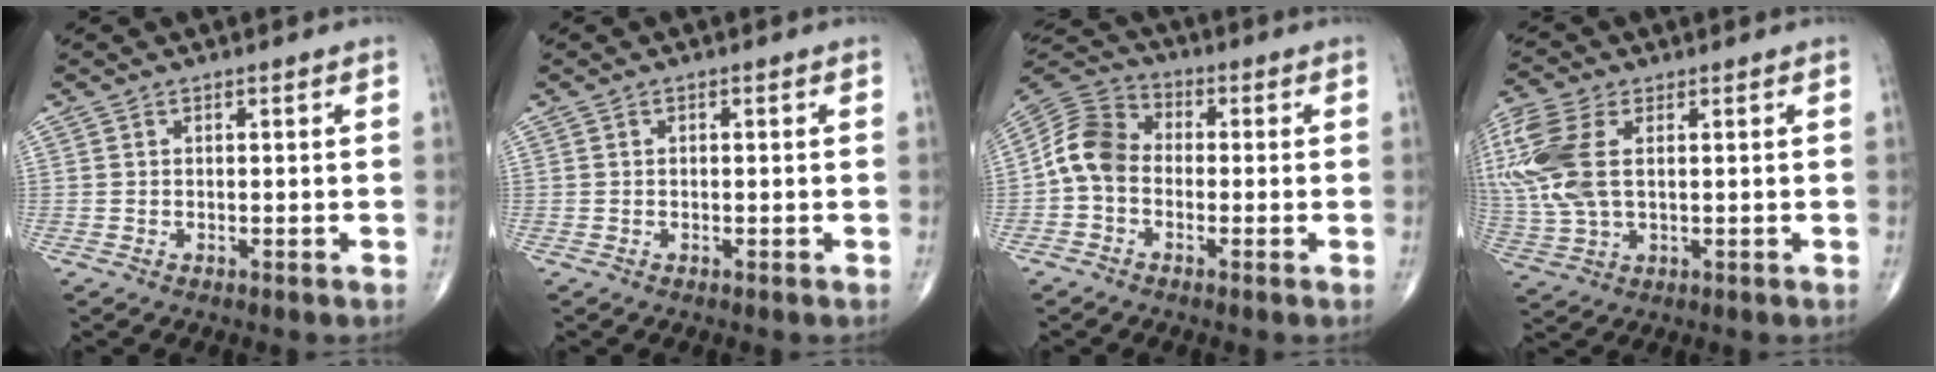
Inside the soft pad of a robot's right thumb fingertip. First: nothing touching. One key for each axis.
{"total": 0.0}
{"total": 8.5, "fx": -1.4, "fy": 6.5, "fz": 5.3, "tx": -0.090, "ty": 0.027, "tz": -0.046}
{"total": 14.3, "fx": 3.0, "fy": 8.1, "fz": 11.4, "tx": -0.300, "ty": 0.009, "tz": 0.063}